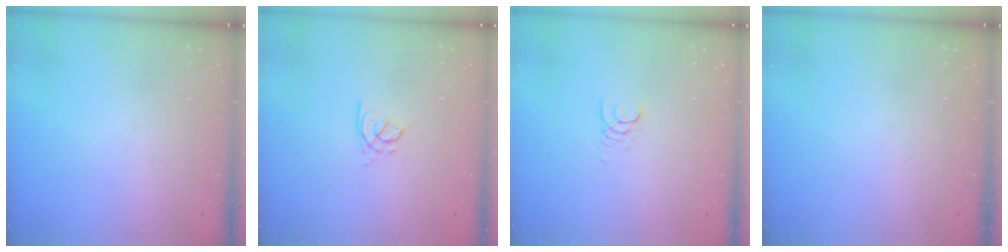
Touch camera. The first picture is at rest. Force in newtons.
{"total": 2.4, "press": 2.4, "slide": 0.6}
{"total": 1.4, "press": 1.4, "slide": 0.2}
{"total": 0.0}